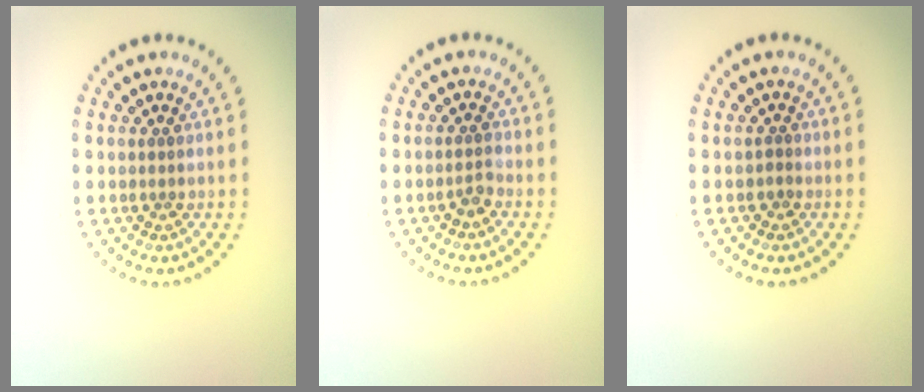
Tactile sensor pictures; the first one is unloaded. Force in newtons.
{"total": 1.1, "press": 0.9, "slide": 0.7}
{"total": 0.5, "press": 0.2, "slide": 0.5}